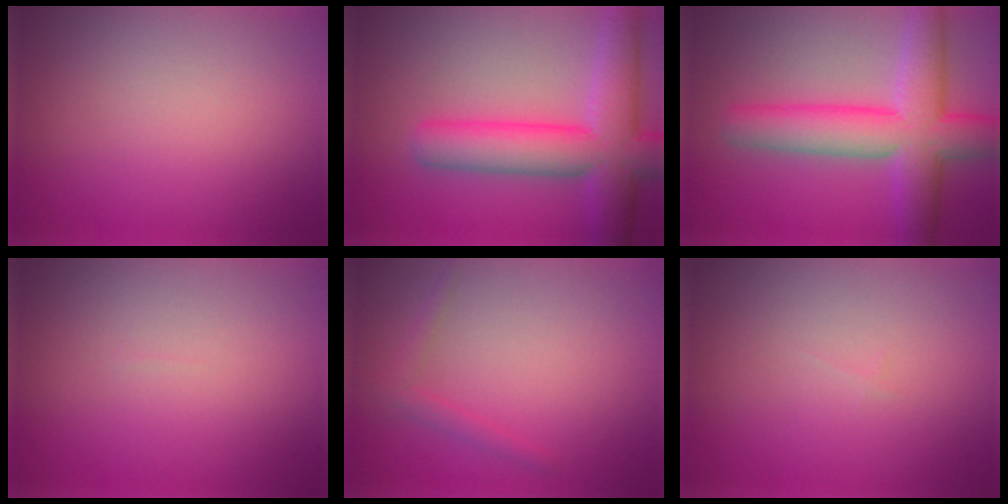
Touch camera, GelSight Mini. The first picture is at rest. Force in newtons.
{"total": 8.2, "press": 8.2, "slide": 0.6}
{"total": 8.2, "press": 8.2, "slide": 0.3}
{"total": 0.0}
{"total": 1.3, "press": 1.3, "slide": 0.1}
{"total": 0.0}